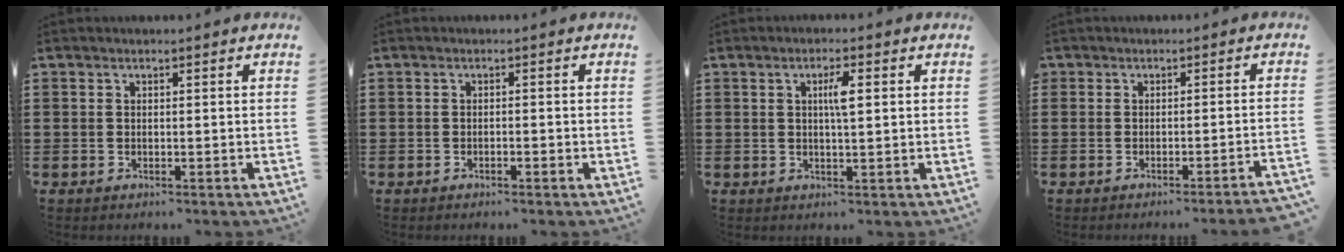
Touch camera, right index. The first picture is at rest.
{"total": 0.5, "force": [-0.4, 0.1, 0.3], "torque": [-0.007, 0.000, -0.008]}
{"total": 3.2, "force": [0.7, 0.6, 3.0], "torque": [-0.061, 0.005, 0.009]}
{"total": 1.5, "force": [-1.5, -0.3, 0.4], "torque": [-0.008, 0.000, -0.029]}